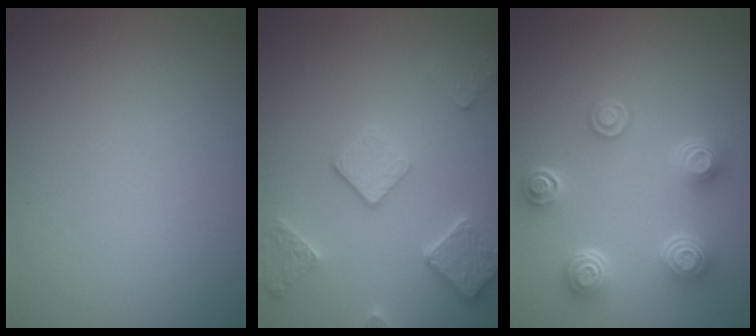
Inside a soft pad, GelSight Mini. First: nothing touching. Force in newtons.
{"total": 5.1, "press": 3.9, "slide": 3.2}
{"total": 4.5, "press": 3.5, "slide": 2.8}